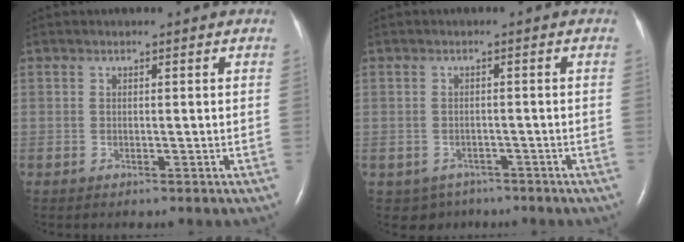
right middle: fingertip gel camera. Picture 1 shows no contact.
{"total": 3.3, "force": [-2.2, 2.4, 0.2], "torque": [-0.004, 0.006, -0.028]}